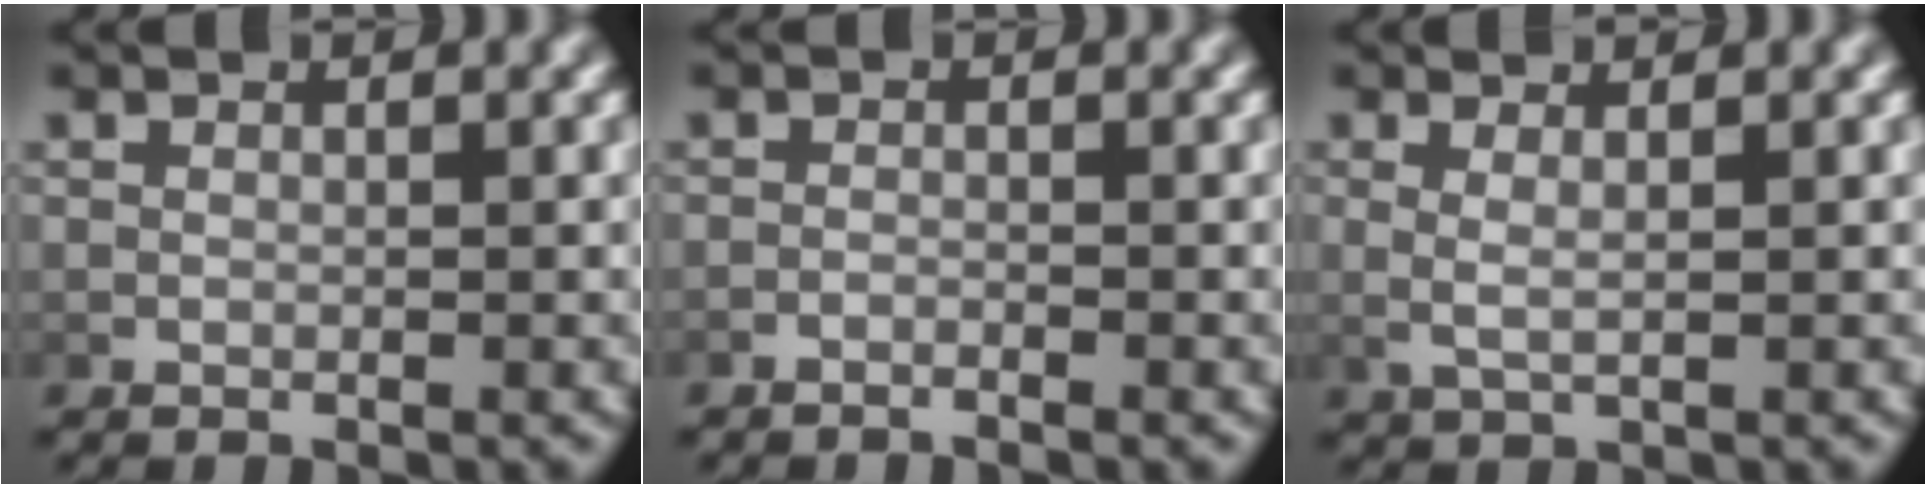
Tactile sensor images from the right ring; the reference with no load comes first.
{"total": 1.1, "force": [-1.1, 0.1, 0.1], "torque": [-0.006, -0.002, -0.022]}
{"total": 2.3, "force": [0.8, 1.0, 1.9], "torque": [-0.040, -0.008, 0.021]}